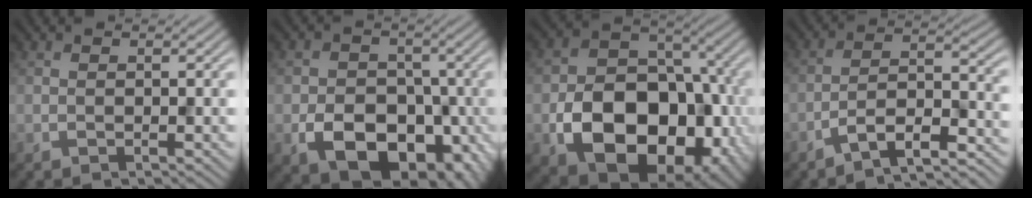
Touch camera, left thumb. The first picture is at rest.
{"total": 11.1, "force": [-4.1, 7.8, 6.8], "torque": [-0.113, -0.031, -0.072]}
{"total": 16.2, "force": [-5.2, 11.4, 10.2], "torque": [-0.156, -0.053, -0.079]}
{"total": 7.7, "force": [-5.9, 1.6, 4.7], "torque": [-0.085, 0.002, -0.106]}